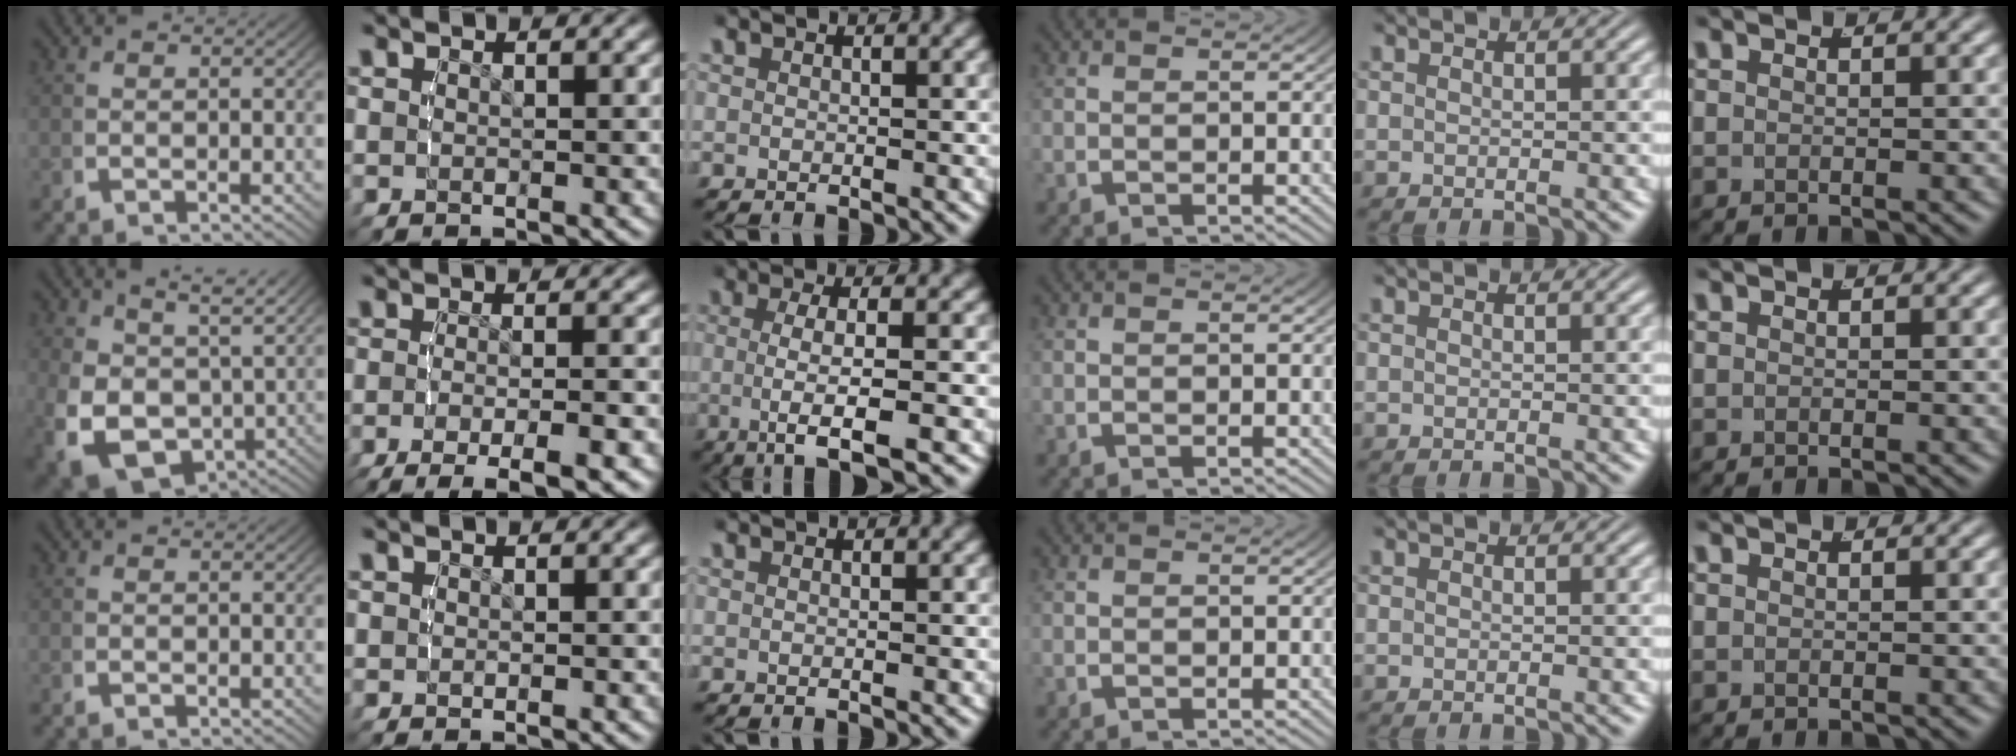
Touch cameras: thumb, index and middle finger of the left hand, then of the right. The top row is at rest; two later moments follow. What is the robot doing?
{"motion": "lift_and_place", "object": "cloth"}